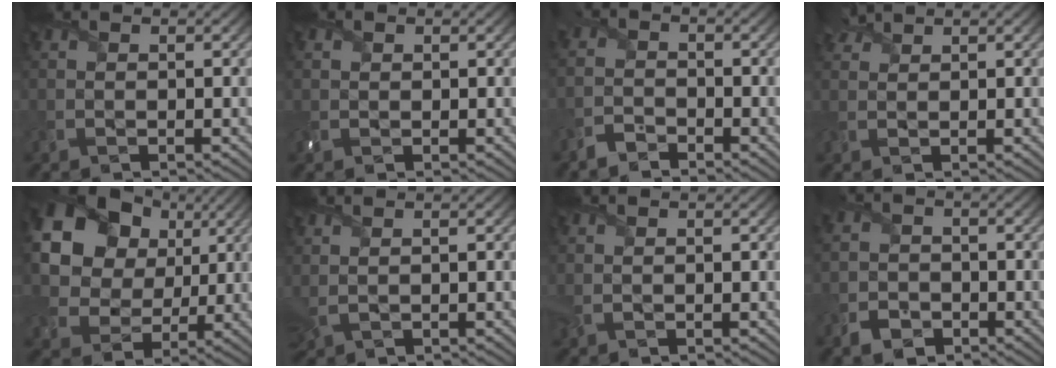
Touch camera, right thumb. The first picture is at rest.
{"total": 1.2, "force": [0.4, 1.0, 0.4], "torque": [-0.017, 0.001, 0.007]}
{"total": 2.4, "force": [-2.2, 0.8, 0.5], "torque": [-0.014, 0.004, -0.055]}
{"total": 2.1, "force": [1.9, 0.6, 0.5], "torque": [-0.018, 0.010, 0.040]}
{"total": 17.2, "force": [6.9, 13.3, 8.5], "torque": [-0.227, 0.056, 0.134]}
{"total": 1.6, "force": [0.9, 0.5, 1.3], "torque": [-0.041, 0.005, 0.025]}
{"total": 0.9, "force": [0.1, 0.5, 0.7], "torque": [-0.024, 0.001, 0.004]}
{"total": 2.7, "force": [-1.8, 1.9, 0.7], "torque": [-0.020, -0.002, -0.042]}